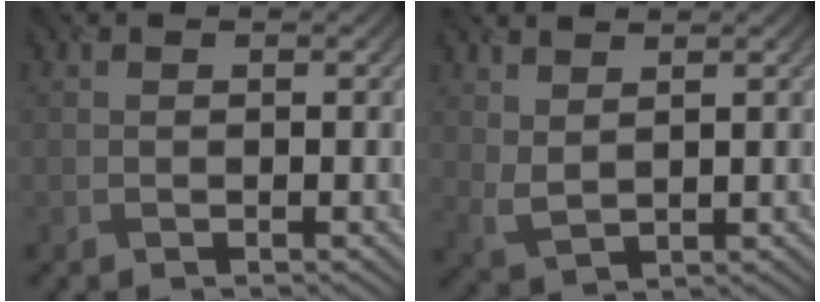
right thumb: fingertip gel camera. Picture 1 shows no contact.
{"total": 2.9, "force": [2.1, 1.1, 1.7], "torque": [-0.046, 0.000, 0.048]}